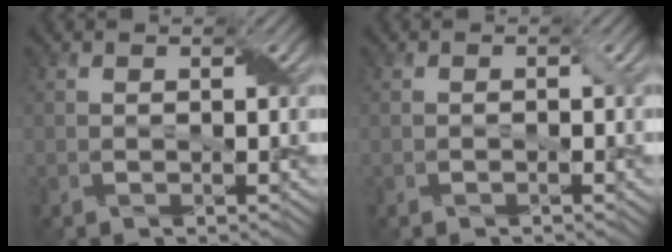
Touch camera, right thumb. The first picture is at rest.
{"total": 0.7, "force": [-0.3, 0.2, 0.6], "torque": [-0.010, 0.002, -0.004]}